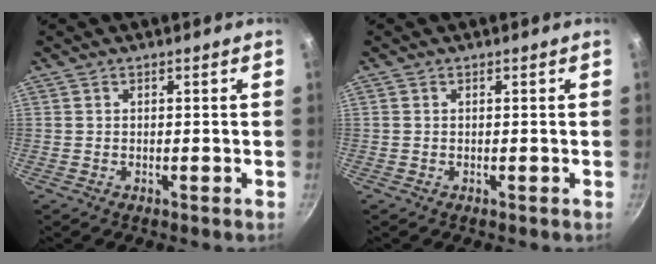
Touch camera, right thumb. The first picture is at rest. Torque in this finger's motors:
{"motor_torque": [0.09, -0.16, -0.11, 0.47, -0.03]}